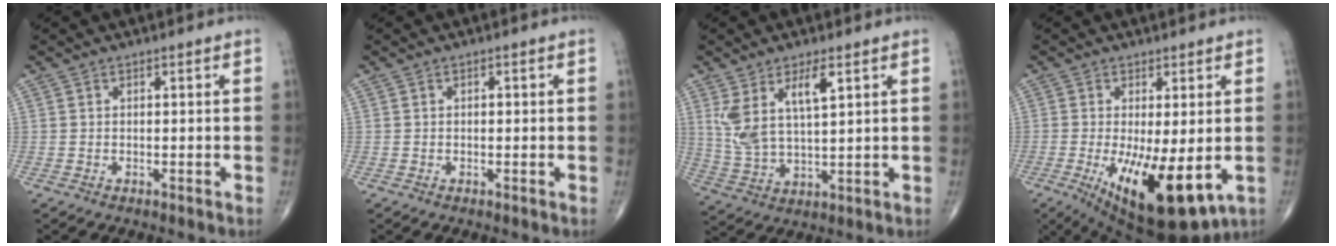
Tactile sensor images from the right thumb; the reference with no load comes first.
{"total": 0.7, "force": [0.1, 0.4, 0.5], "torque": [-0.011, 0.000, 0.002]}
{"total": 9.7, "force": [4.2, 3.6, 8.0], "torque": [-0.162, -0.018, 0.092]}
{"total": 15.5, "force": [-3.8, 5.3, 14.0], "torque": [-0.222, -0.031, -0.041]}